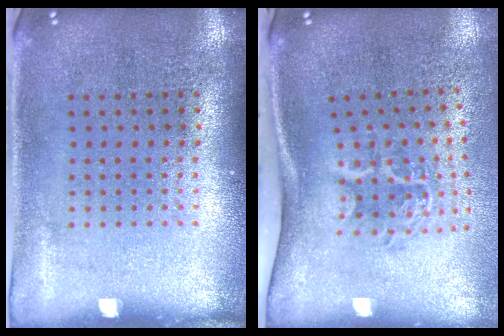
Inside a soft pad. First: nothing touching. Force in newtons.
{"total": 2.1, "press": 1.4, "slide": 1.6}